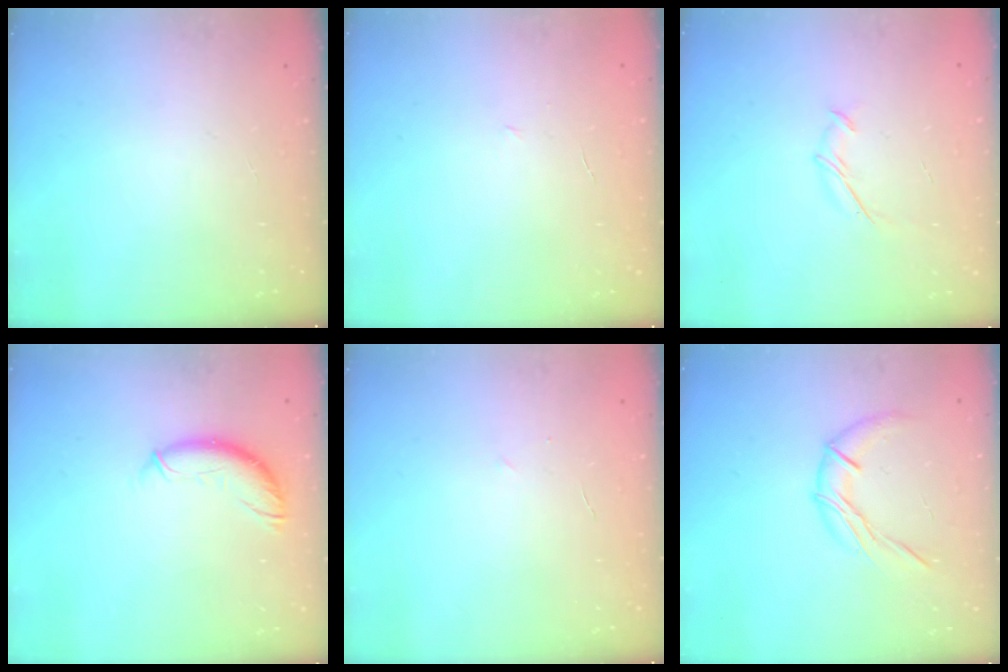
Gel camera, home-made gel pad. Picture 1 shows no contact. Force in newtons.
{"total": 3.6, "press": 3.5, "slide": 1.0}
{"total": 5.5, "press": 5.5, "slide": 0.8}
{"total": 11.1, "press": 11.1, "slide": 0.9}
{"total": 2.2, "press": 2.1, "slide": 0.6}
{"total": 9.5, "press": 9.5, "slide": 0.2}